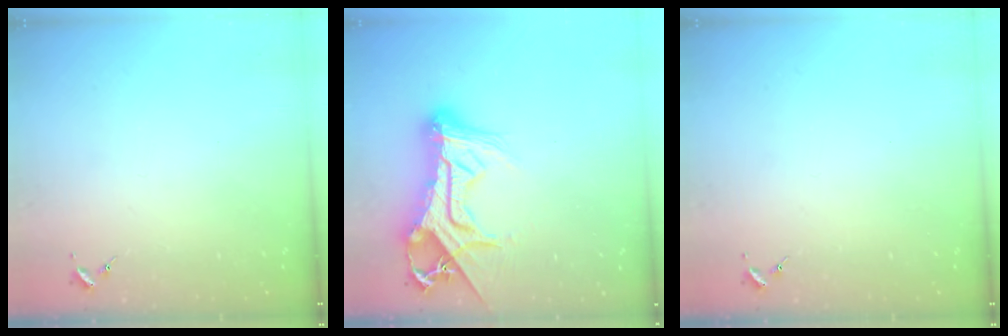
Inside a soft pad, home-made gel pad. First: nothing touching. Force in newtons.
{"total": 19.6, "press": 19.5, "slide": 1.8}
{"total": 0.0}